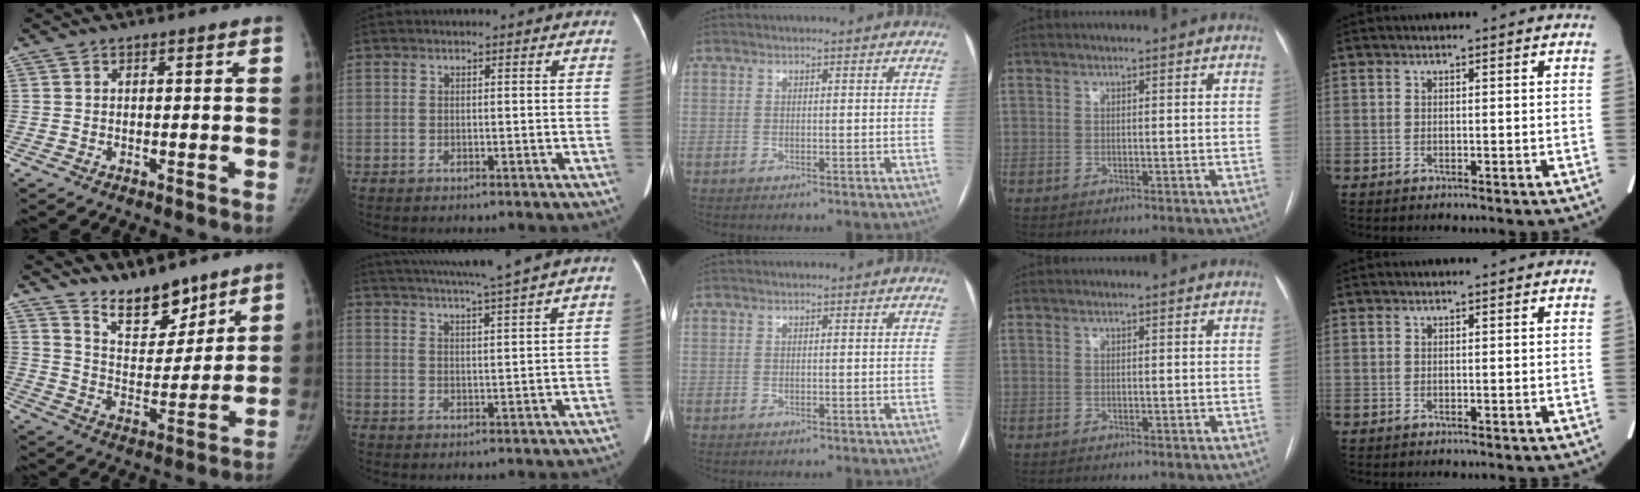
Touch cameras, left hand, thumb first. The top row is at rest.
{"thumb": {"total": 11.4, "force": [9.3, 4.6, 4.8], "torque": [-0.048, -0.076, 0.170]}, "index": {"total": 11.4, "force": [9.9, -2.0, 5.4], "torque": [-0.092, -0.002, 0.144]}}